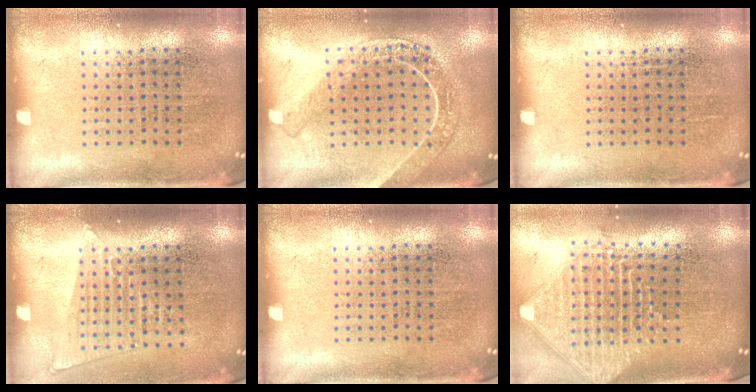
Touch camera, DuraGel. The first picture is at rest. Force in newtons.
{"total": 2.0, "press": 1.7, "slide": 1.0}
{"total": 0.0}
{"total": 1.4, "press": 1.3, "slide": 0.6}
{"total": 0.0}
{"total": 2.4, "press": 1.9, "slide": 1.5}